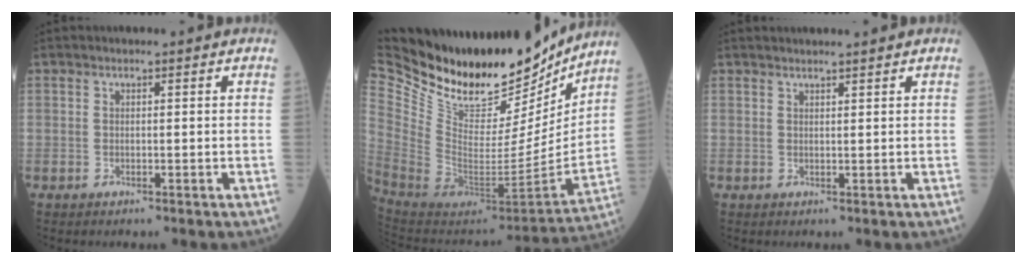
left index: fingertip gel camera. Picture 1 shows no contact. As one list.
[{"total": 32.3, "force": [26.9, 10.6, 14.5], "torque": [-0.291, -0.035, 0.430]}, {"total": 3.6, "force": [3.3, -0.1, 1.2], "torque": [-0.014, 0.021, 0.046]}]